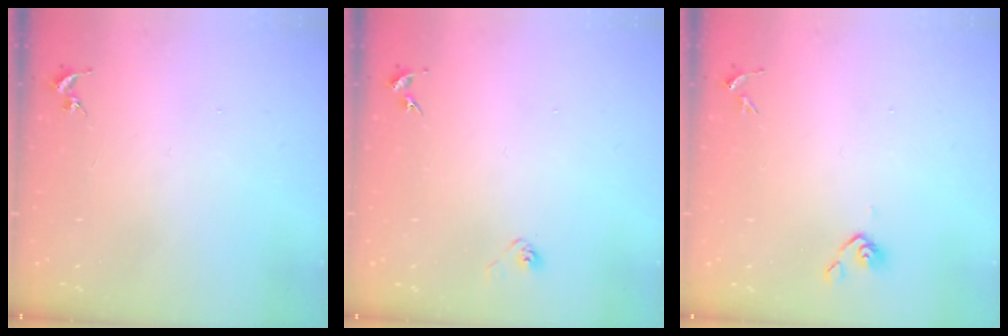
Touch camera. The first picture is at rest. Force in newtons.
{"total": 2.8, "press": 2.6, "slide": 1.1}
{"total": 4.2, "press": 4.1, "slide": 1.1}